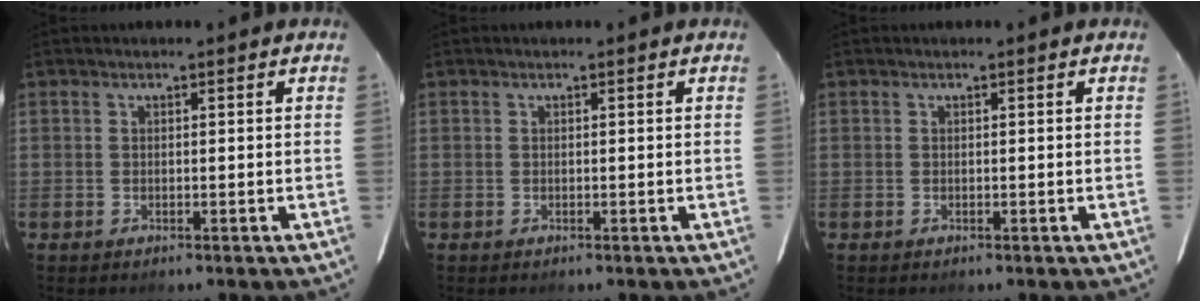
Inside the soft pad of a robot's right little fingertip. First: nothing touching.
{"total": 0.0}
{"total": 0.0}